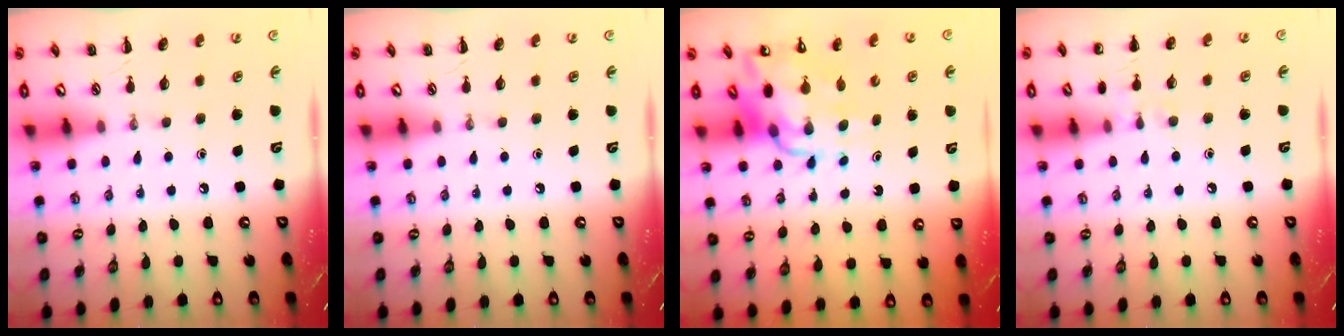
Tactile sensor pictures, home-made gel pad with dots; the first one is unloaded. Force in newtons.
{"total": 0.0}
{"total": 14.0, "press": 13.4, "slide": 4.1}
{"total": 5.6, "press": 5.3, "slide": 1.8}